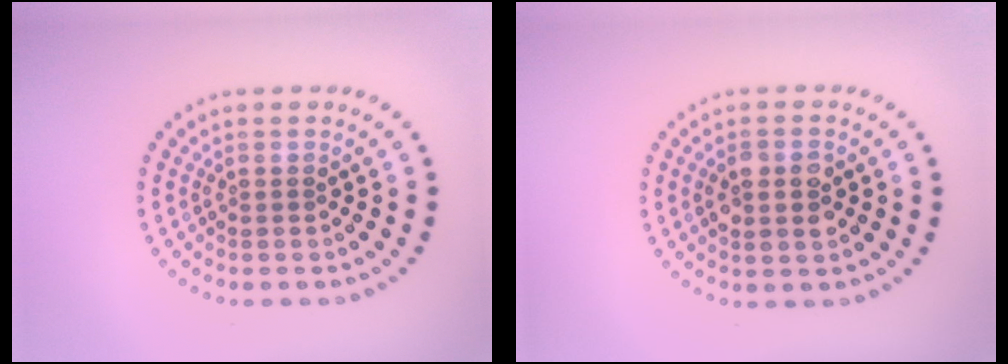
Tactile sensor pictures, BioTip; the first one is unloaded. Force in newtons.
{"total": 2.9, "press": 2.9, "slide": 0.3}